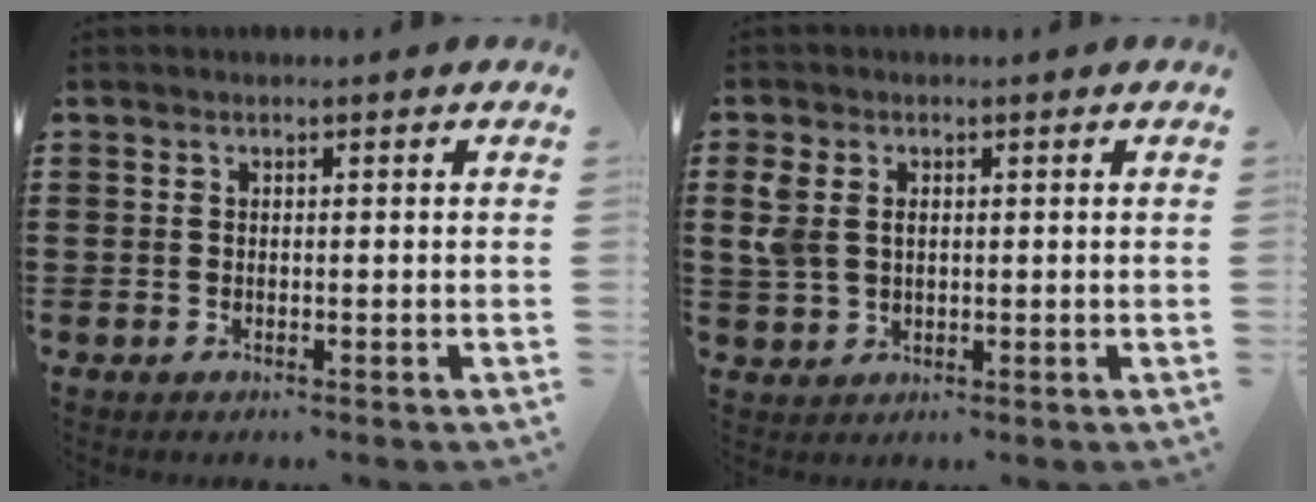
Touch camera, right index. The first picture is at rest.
{"total": 3.2, "force": [1.0, 2.4, 2.0], "torque": [-0.054, 0.007, 0.014]}